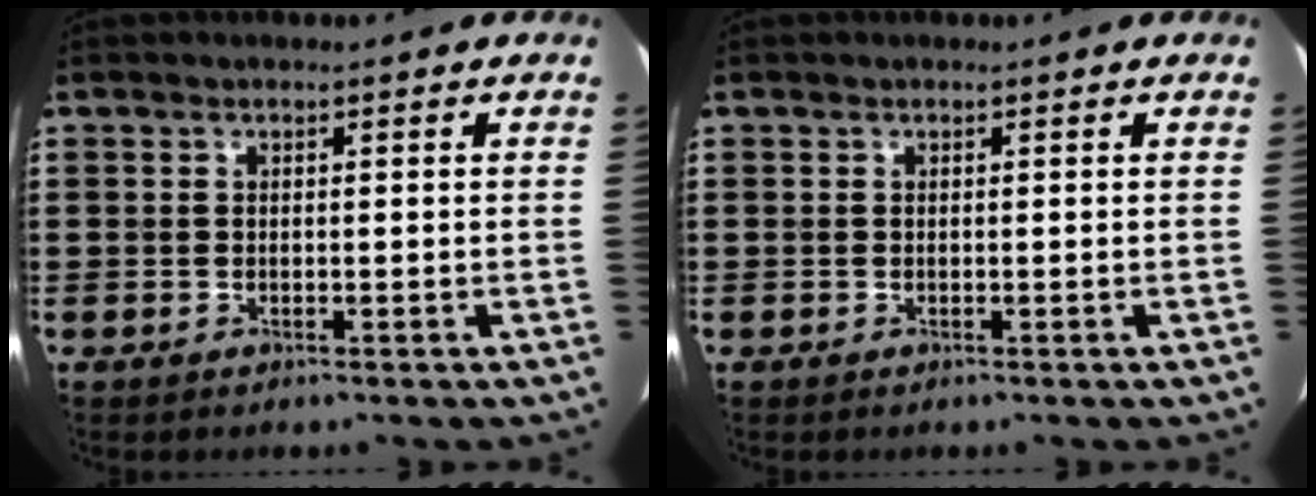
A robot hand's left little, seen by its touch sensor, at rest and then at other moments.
{"total": 0.0}